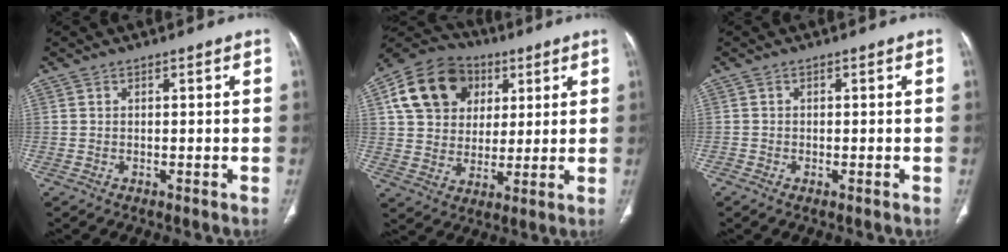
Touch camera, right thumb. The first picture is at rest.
{"total": 16.4, "force": [5.8, 12.9, 8.3], "torque": [-0.132, 0.007, 0.099]}
{"total": 0.7, "force": [-0.5, 0.3, 0.4], "torque": [-0.010, -0.002, -0.011]}